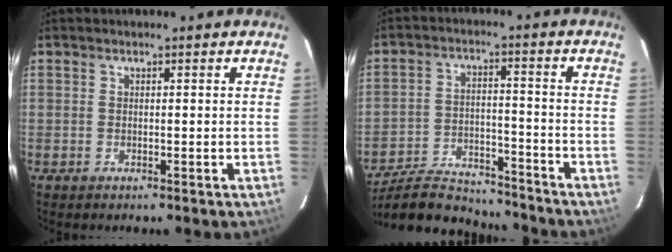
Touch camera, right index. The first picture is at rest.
{"total": 16.5, "force": [-14.9, 4.9, 5.0], "torque": [-0.118, 0.006, -0.228]}